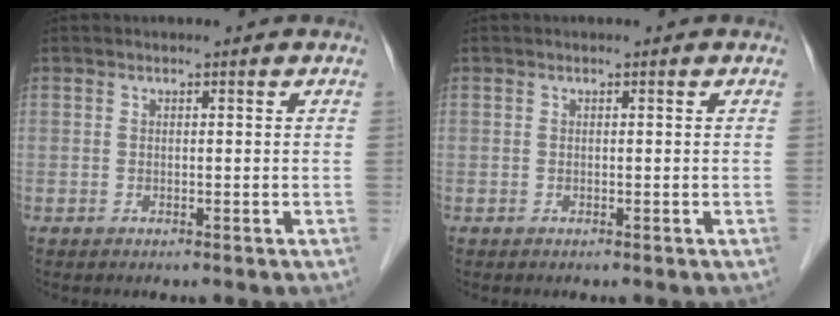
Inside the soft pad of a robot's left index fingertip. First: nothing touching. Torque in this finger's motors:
{"motor_torque": [0.00, 0.00, 0.01, 0.00]}